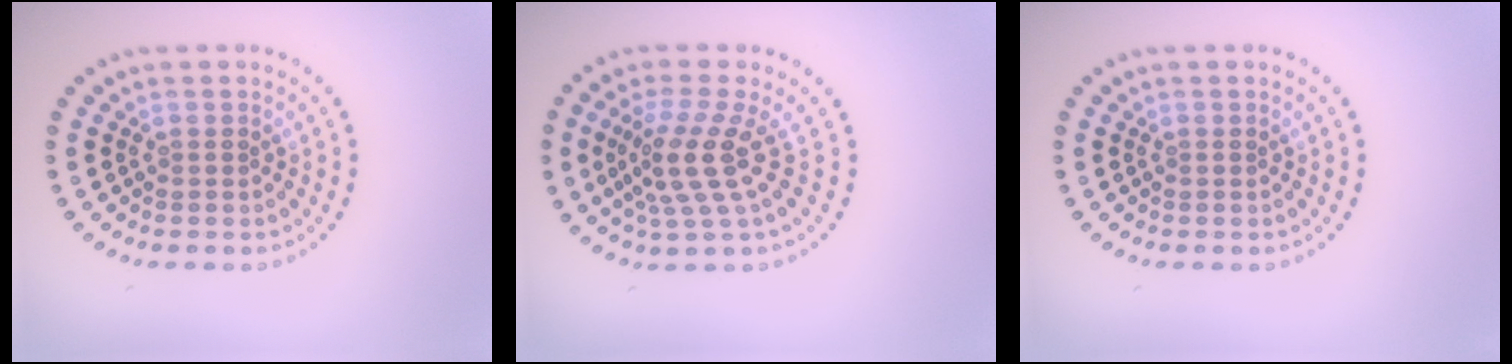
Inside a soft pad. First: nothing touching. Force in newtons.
{"total": 4.1, "press": 3.0, "slide": 2.8}
{"total": 0.0}